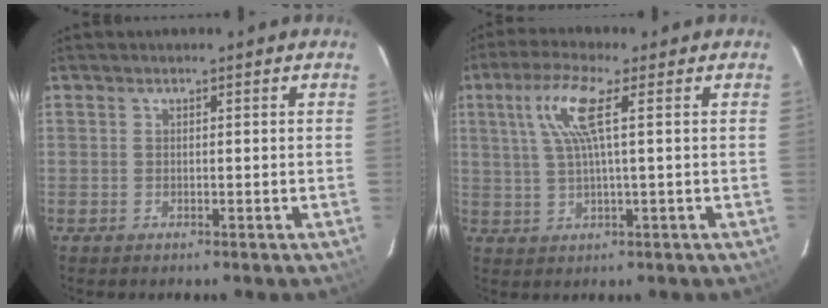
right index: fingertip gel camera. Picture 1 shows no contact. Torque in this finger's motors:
{"motor_torque": [0.37, 0.58, 0.40, 0.15]}